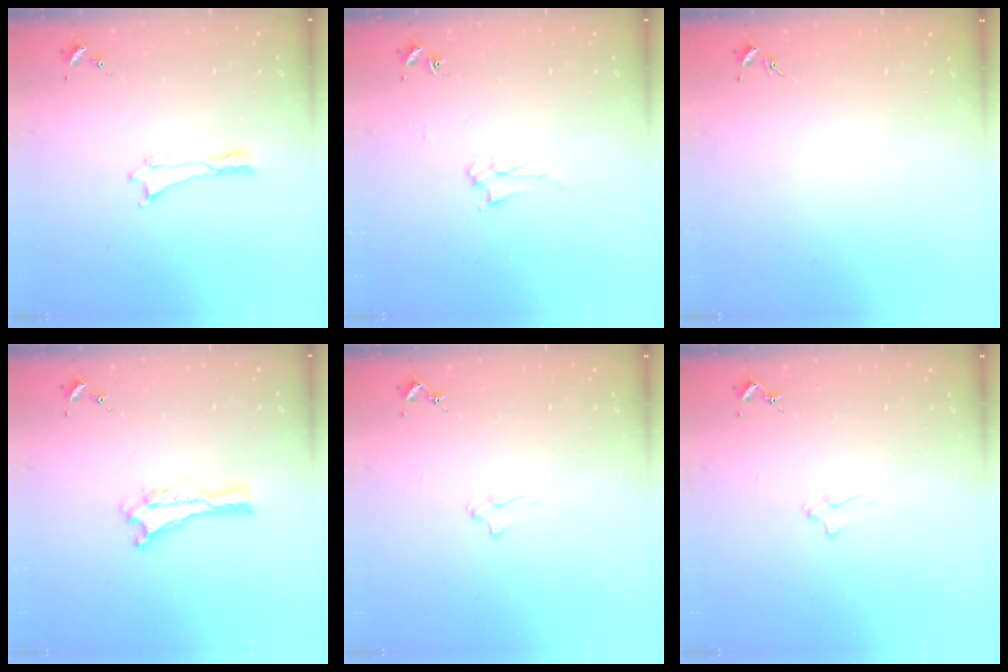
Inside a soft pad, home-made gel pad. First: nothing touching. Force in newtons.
{"total": 2.8, "press": 2.8, "slide": 0.4}
{"total": 0.0}
{"total": 0.0}
{"total": 2.1, "press": 2.1, "slide": 0.3}
{"total": 2.1, "press": 2.1, "slide": 0.3}